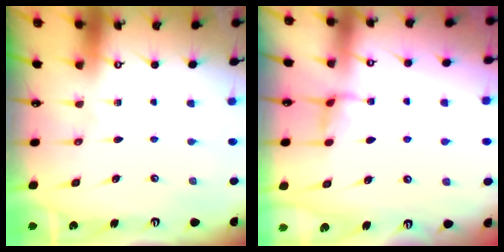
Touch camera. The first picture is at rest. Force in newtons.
{"total": 2.9, "press": 2.9, "slide": 0.6}